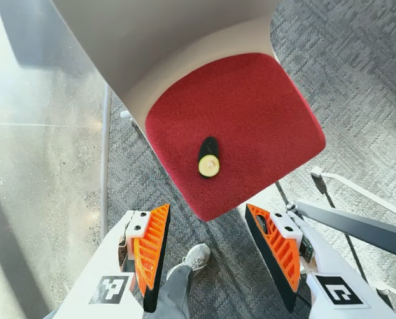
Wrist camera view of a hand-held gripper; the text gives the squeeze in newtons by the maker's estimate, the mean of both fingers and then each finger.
{"total": 0.0}